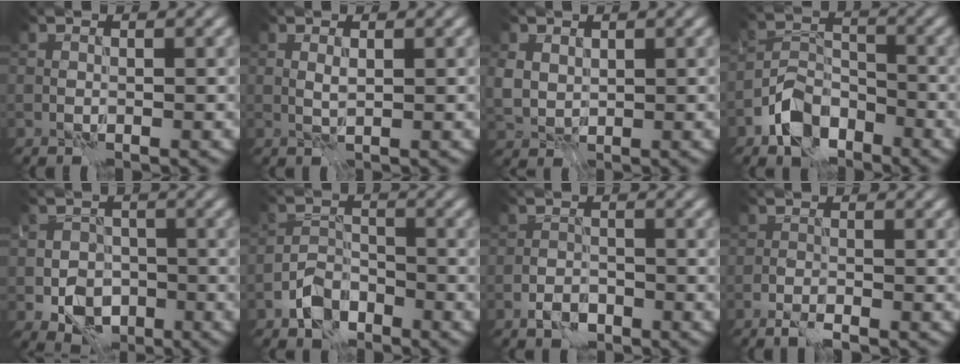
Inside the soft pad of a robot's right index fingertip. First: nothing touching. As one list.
[{"total": 0.7, "force": [0.4, 0.0, 0.6], "torque": [-0.013, 0.000, 0.009]}, {"total": 2.4, "force": [1.0, 1.9, 1.2], "torque": [-0.033, 0.000, 0.020]}, {"total": 5.2, "force": [-3.3, 3.1, 2.4], "torque": [-0.039, 0.003, -0.071]}, {"total": 4.8, "force": [-1.9, 3.7, 2.4], "torque": [-0.026, 0.000, -0.035]}, {"total": 3.5, "force": [-2.4, 2.0, 1.5], "torque": [-0.022, 0.007, -0.052]}, {"total": 1.9, "force": [-1.3, 1.0, 0.9], "torque": [-0.011, 0.005, -0.026]}, {"total": 1.7, "force": [-1.4, 0.3, 1.0], "torque": [-0.022, 0.002, -0.029]}]